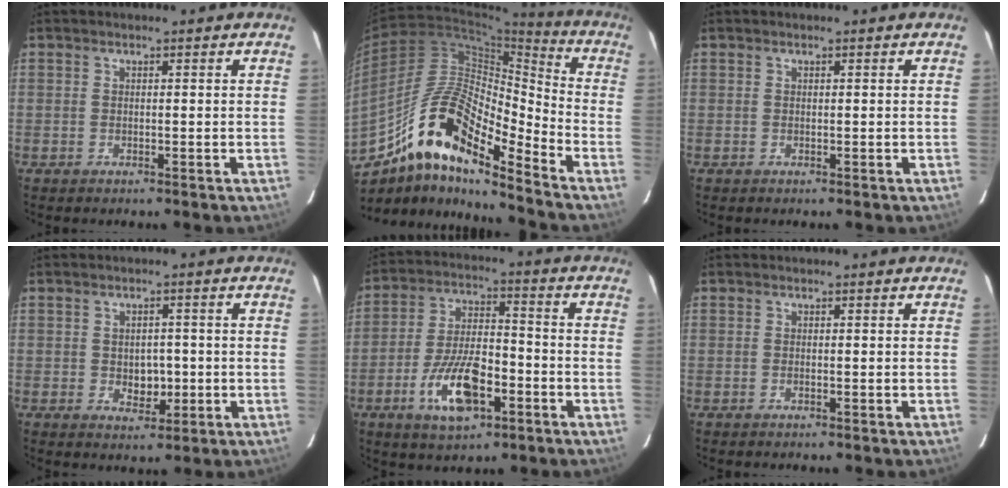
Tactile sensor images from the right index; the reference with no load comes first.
{"total": 16.1, "force": [-10.0, 4.1, 11.9], "torque": [-0.218, 0.034, -0.171]}
{"total": 0.0}
{"total": 3.7, "force": [-0.5, 2.6, 2.7], "torque": [-0.031, 0.001, -0.001]}
{"total": 11.9, "force": [-5.1, 4.5, 9.8], "torque": [-0.193, 0.002, -0.088]}
{"total": 0.0}